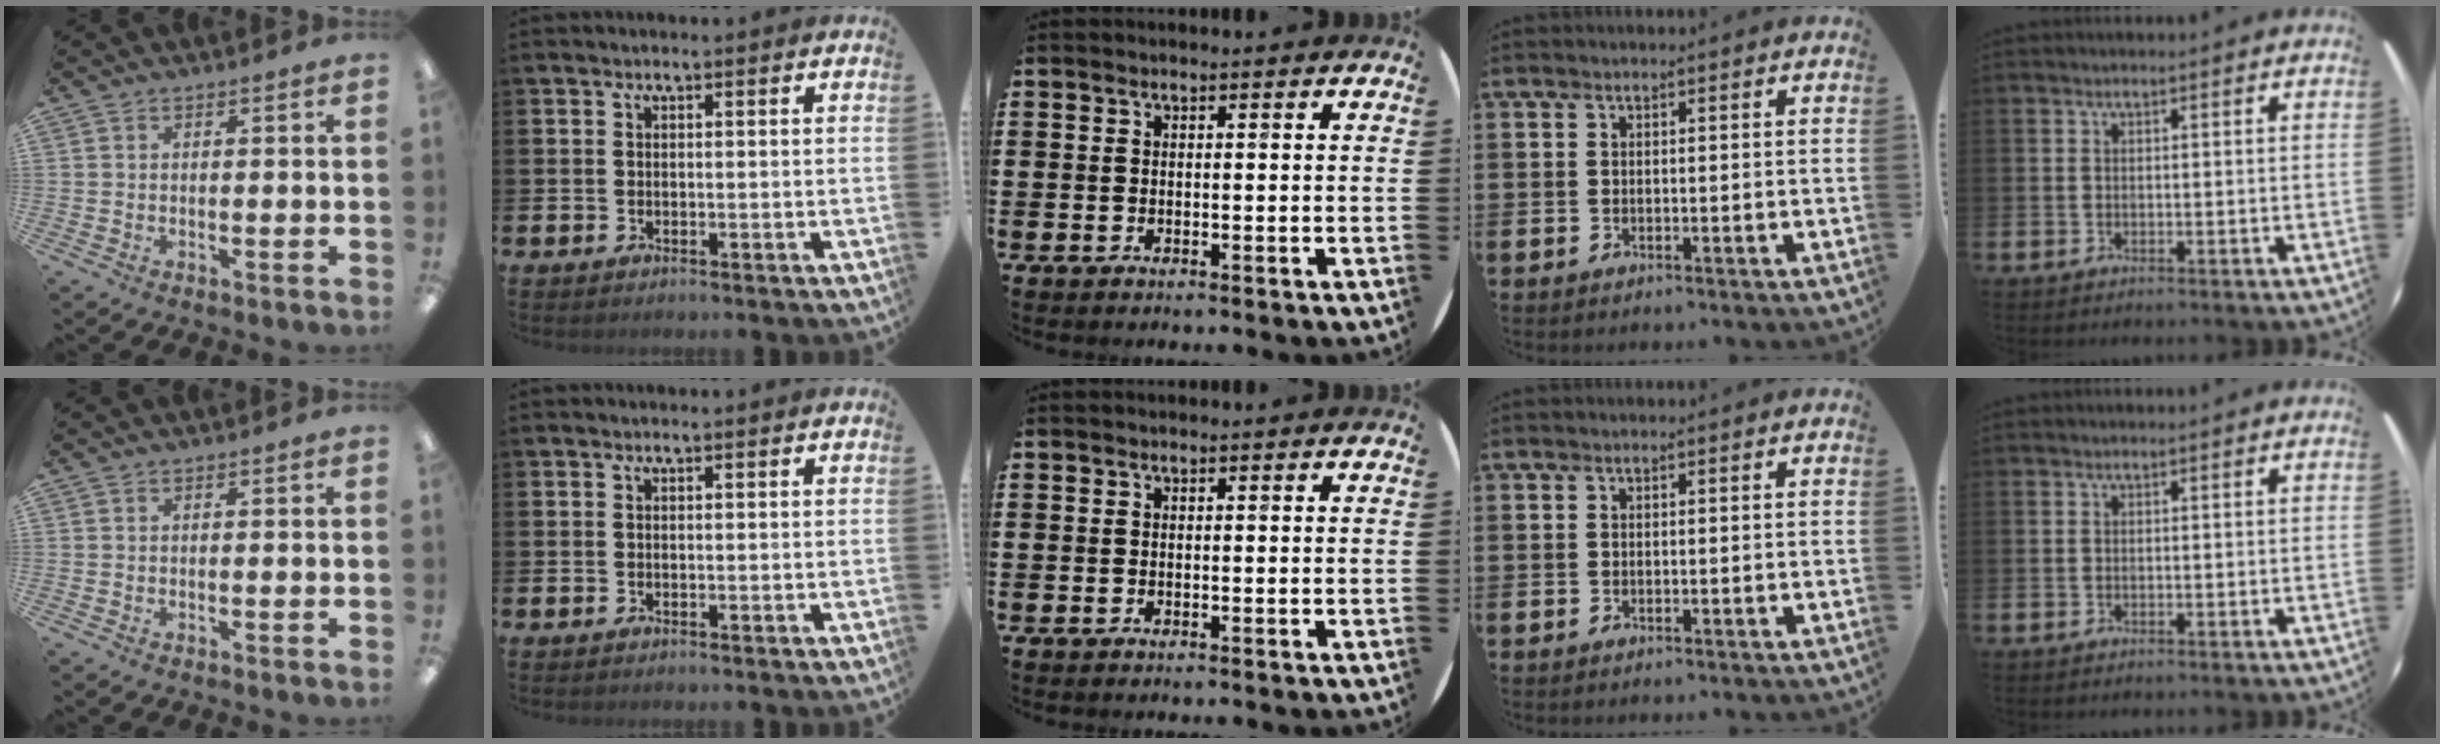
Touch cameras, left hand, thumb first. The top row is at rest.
{}